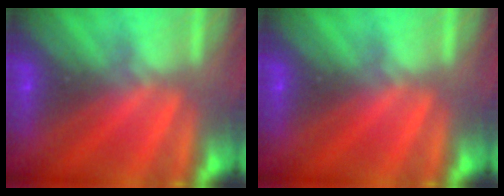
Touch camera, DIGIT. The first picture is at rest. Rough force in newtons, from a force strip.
{"total": 0.0}